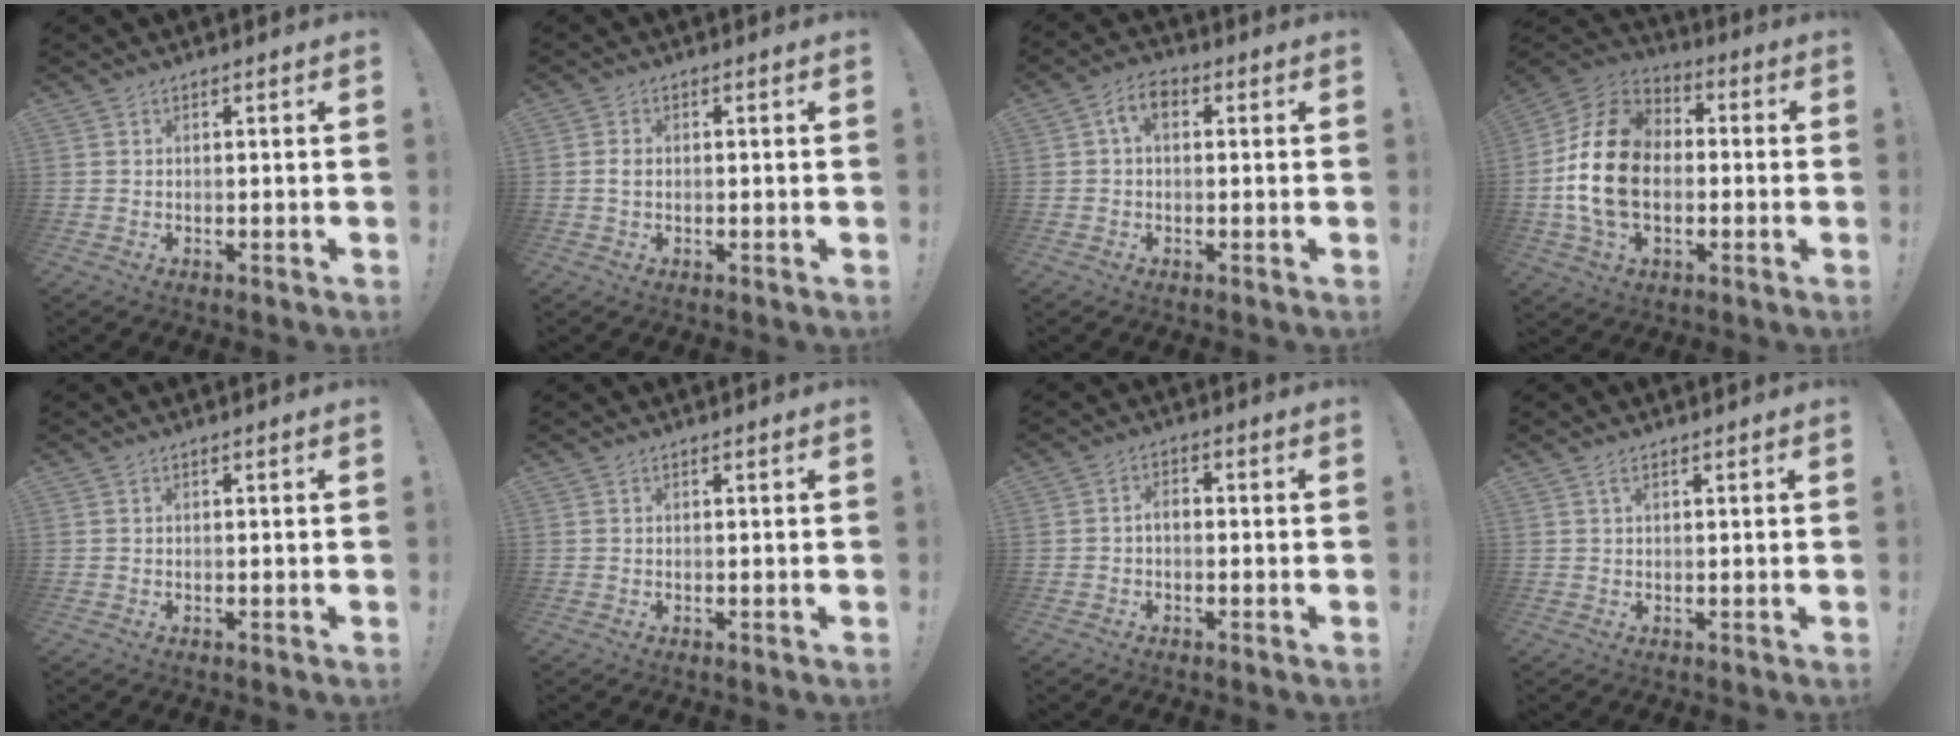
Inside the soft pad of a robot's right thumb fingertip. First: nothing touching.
{"total": 1.4, "force": [0.1, 1.0, 1.0], "torque": [-0.021, 0.005, 0.002]}
{"total": 5.7, "force": [1.1, 3.4, 4.4], "torque": [-0.070, 0.008, 0.021]}
{"total": 20.6, "force": [-1.1, 14.5, 14.7], "torque": [-0.263, 0.027, -0.012]}
{"total": 0.0}
{"total": 0.0}
{"total": 2.1, "force": [-0.6, 1.0, 1.7], "torque": [-0.033, 0.004, -0.012]}
{"total": 1.6, "force": [0.9, 0.7, 1.1], "torque": [-0.021, 0.000, 0.015]}